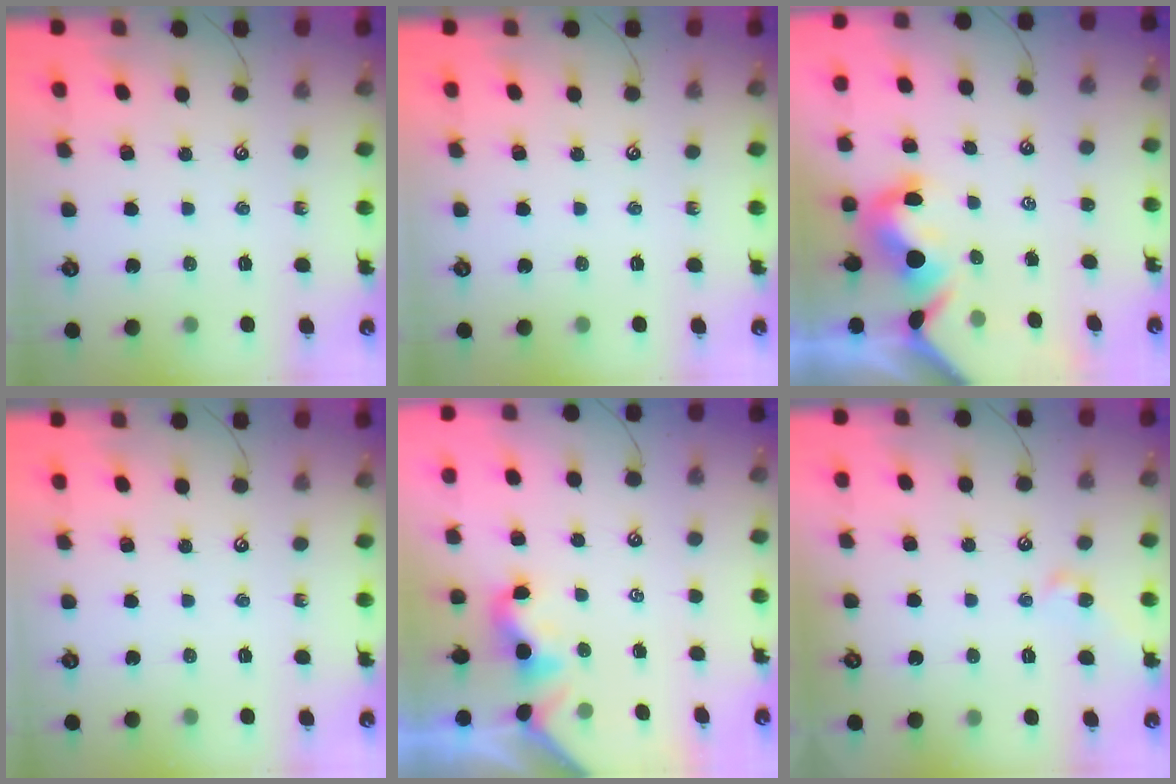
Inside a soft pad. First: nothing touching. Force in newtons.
{"total": 0.0}
{"total": 6.3, "press": 6.2, "slide": 1.1}
{"total": 0.0}
{"total": 1.8, "press": 1.8, "slide": 0.5}
{"total": 2.5, "press": 2.5, "slide": 0.4}